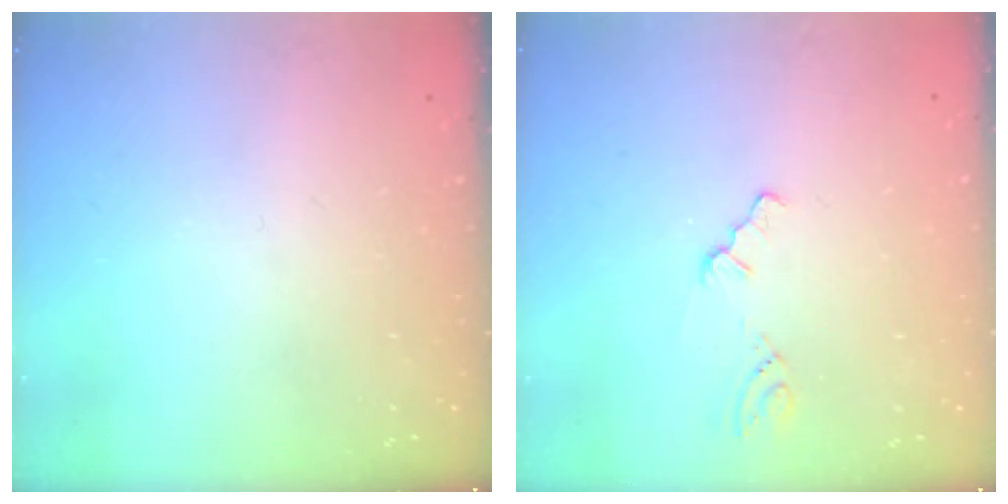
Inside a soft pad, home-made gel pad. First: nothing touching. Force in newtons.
{"total": 0.6, "press": 0.6, "slide": 0.2}